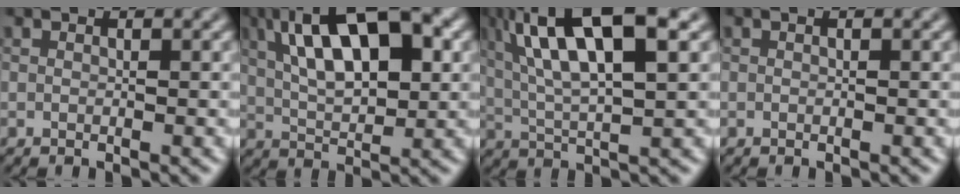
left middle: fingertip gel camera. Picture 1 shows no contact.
{"total": 12.2, "force": [4.5, 5.3, 10.0], "torque": [-0.156, 0.021, 0.063]}
{"total": 10.7, "force": [3.8, 2.9, 9.5], "torque": [-0.170, 0.018, 0.065]}
{"total": 0.0}